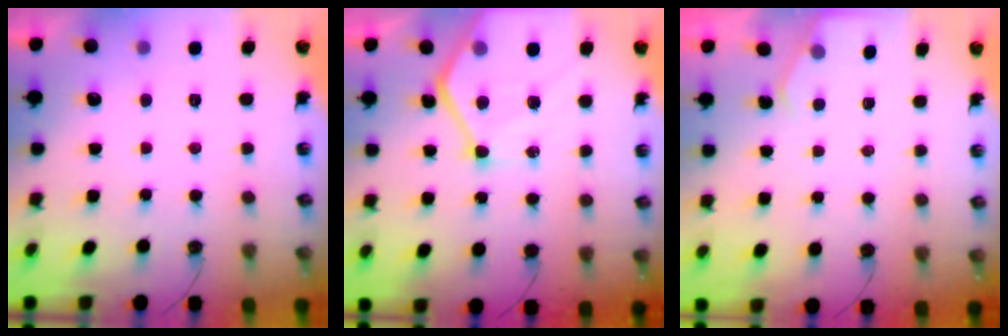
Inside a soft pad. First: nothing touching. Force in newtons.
{"total": 16.0, "press": 16.0, "slide": 1.6}
{"total": 3.5, "press": 3.4, "slide": 0.5}